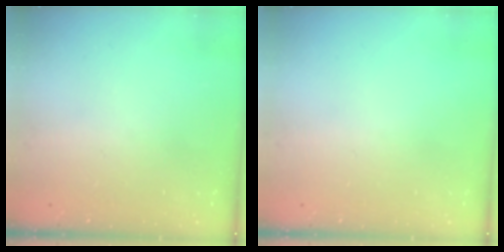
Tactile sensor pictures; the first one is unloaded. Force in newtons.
{"total": 0.0}